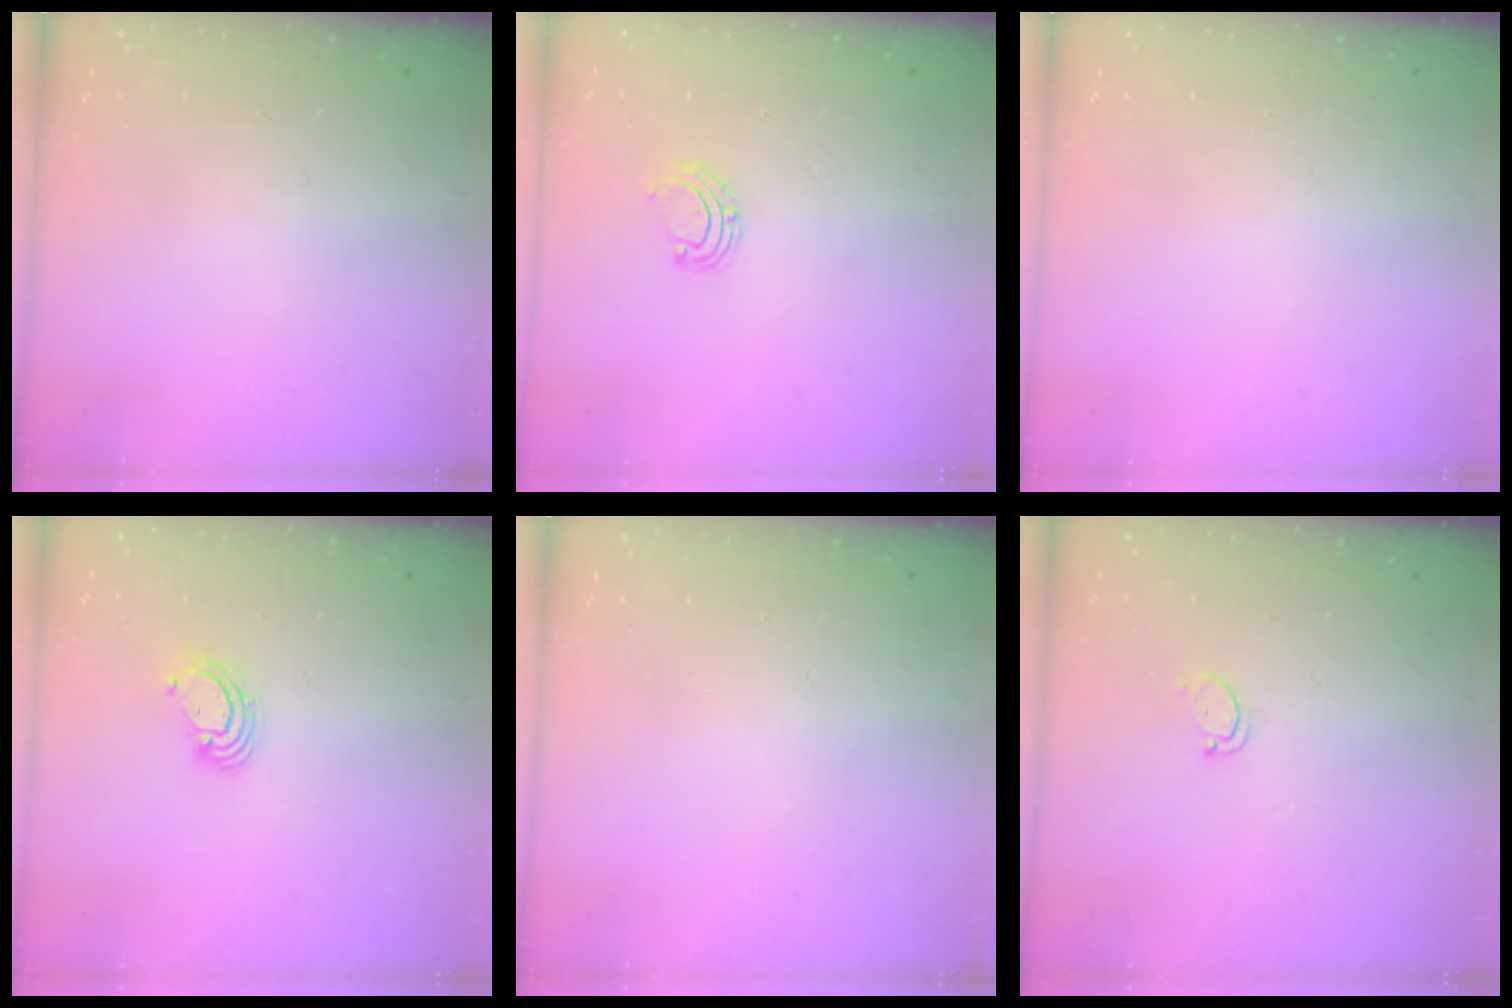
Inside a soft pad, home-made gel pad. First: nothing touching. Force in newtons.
{"total": 4.1, "press": 4.1, "slide": 0.4}
{"total": 0.0}
{"total": 3.7, "press": 3.7, "slide": 0.3}
{"total": 0.0}
{"total": 1.7, "press": 1.7, "slide": 0.2}